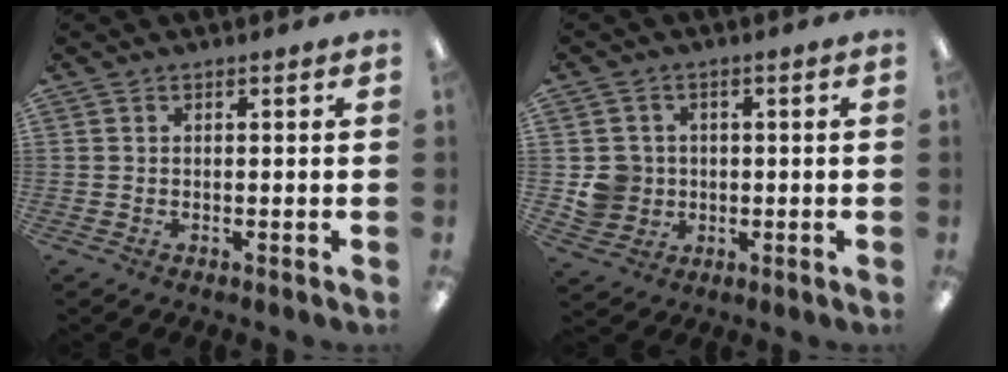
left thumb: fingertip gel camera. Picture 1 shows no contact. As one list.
[{"total": 5.9, "force": [0.0, 5.8, 1.0], "torque": [-0.018, 0.011, 0.006]}]